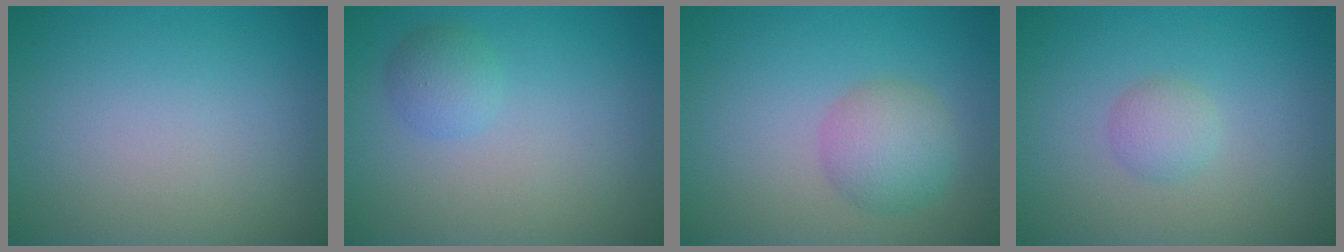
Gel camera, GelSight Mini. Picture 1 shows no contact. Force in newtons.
{"total": 1.7, "press": 1.7, "slide": 0.1}
{"total": 3.5, "press": 3.5, "slide": 0.1}
{"total": 1.5, "press": 1.5, "slide": 0.1}